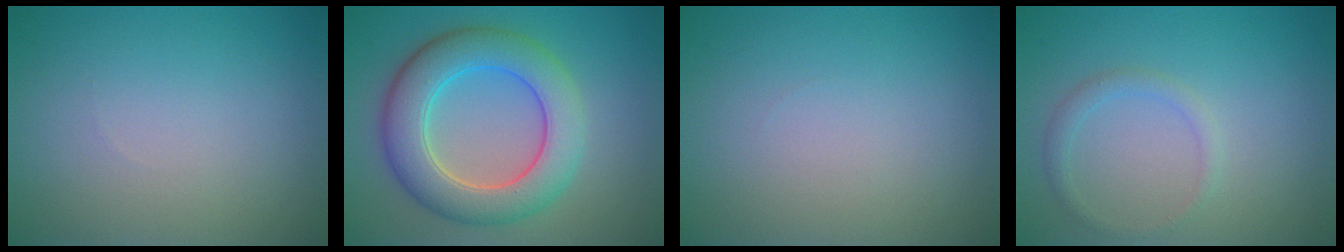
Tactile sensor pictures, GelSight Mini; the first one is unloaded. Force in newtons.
{"total": 7.6, "press": 7.6, "slide": 0.5}
{"total": 0.0}
{"total": 1.4, "press": 1.4, "slide": 0.0}